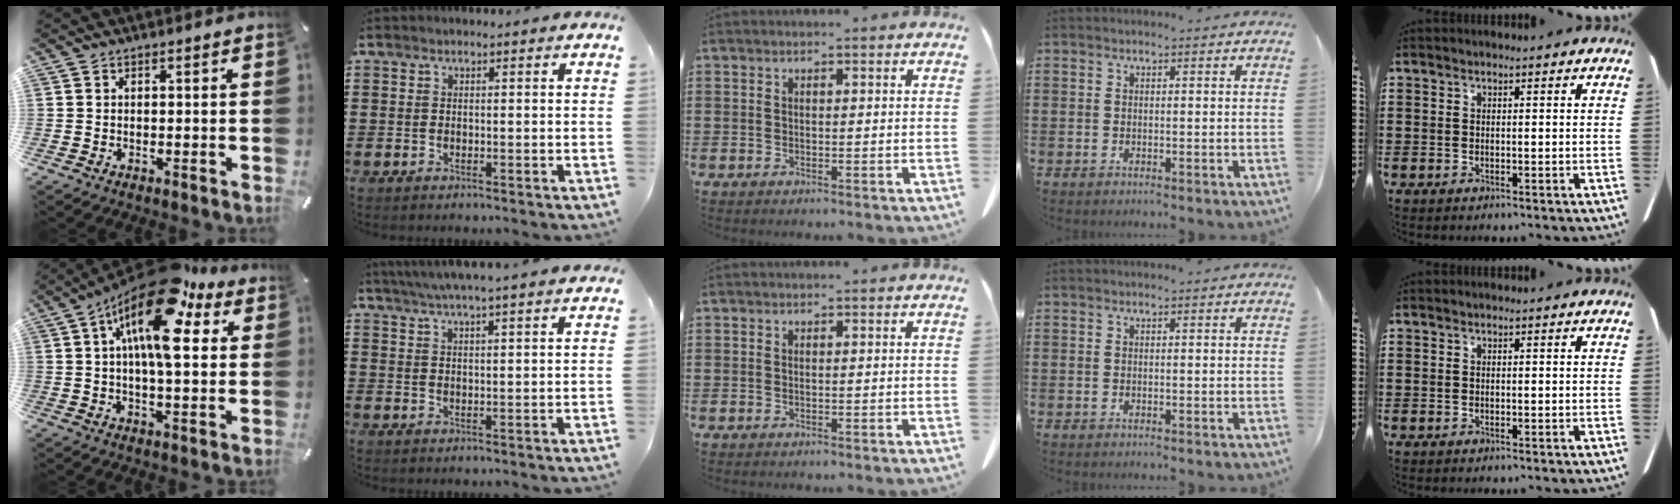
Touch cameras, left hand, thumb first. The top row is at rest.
{"thumb": {"total": 19.7, "force": [9.1, 7.6, 15.7], "torque": [-0.276, -0.047, 0.140]}, "index": {"total": 4.3, "force": [3.9, -0.7, 1.7], "torque": [-0.043, -0.013, 0.069]}}